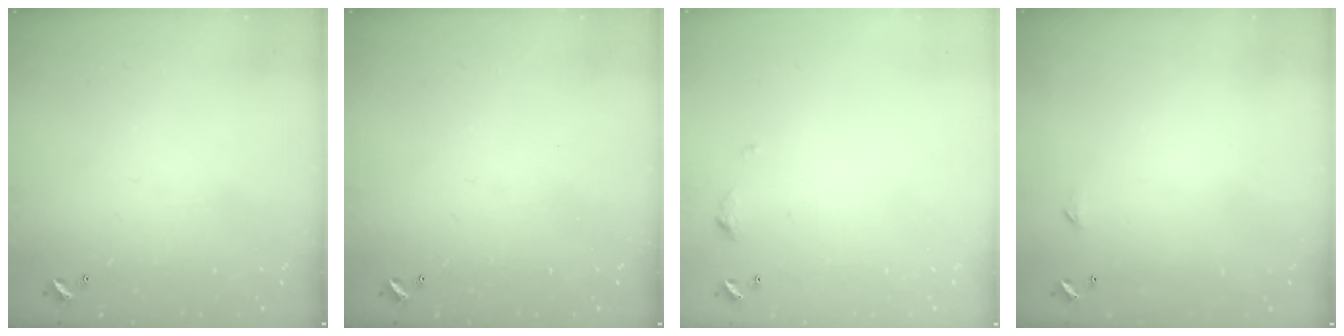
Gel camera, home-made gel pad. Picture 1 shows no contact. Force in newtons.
{"total": 0.0}
{"total": 5.0, "press": 4.9, "slide": 0.8}
{"total": 2.3, "press": 2.3, "slide": 0.4}